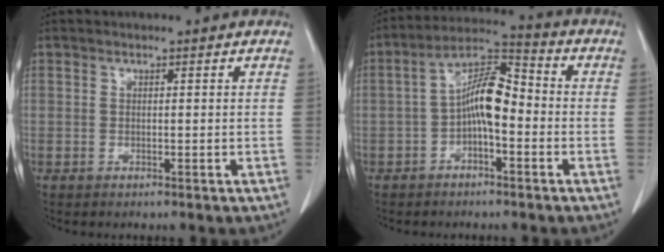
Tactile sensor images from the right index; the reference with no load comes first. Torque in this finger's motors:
{"motor_torque": [0.80, 0.29, 0.47, 0.13]}